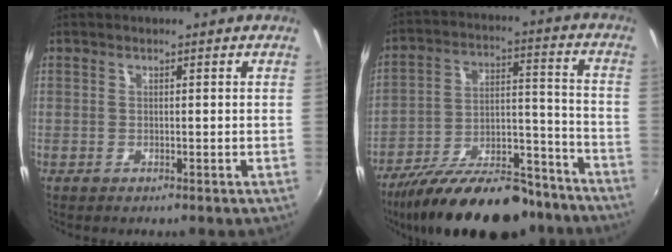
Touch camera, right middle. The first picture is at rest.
{"total": 24.5, "force": [-19.2, 8.5, 12.6], "torque": [-0.214, 0.003, -0.277]}